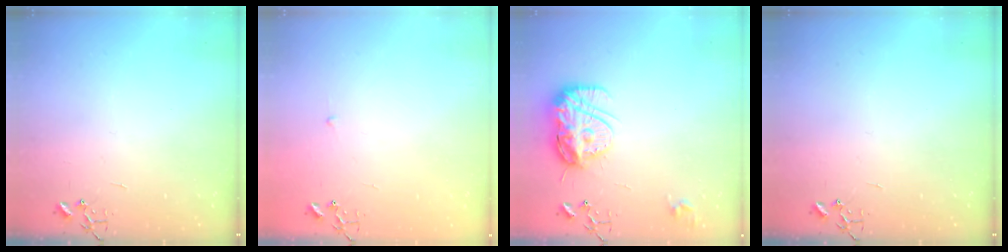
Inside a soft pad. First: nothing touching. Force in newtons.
{"total": 2.3, "press": 2.3, "slide": 0.3}
{"total": 14.9, "press": 14.8, "slide": 1.2}
{"total": 0.0}